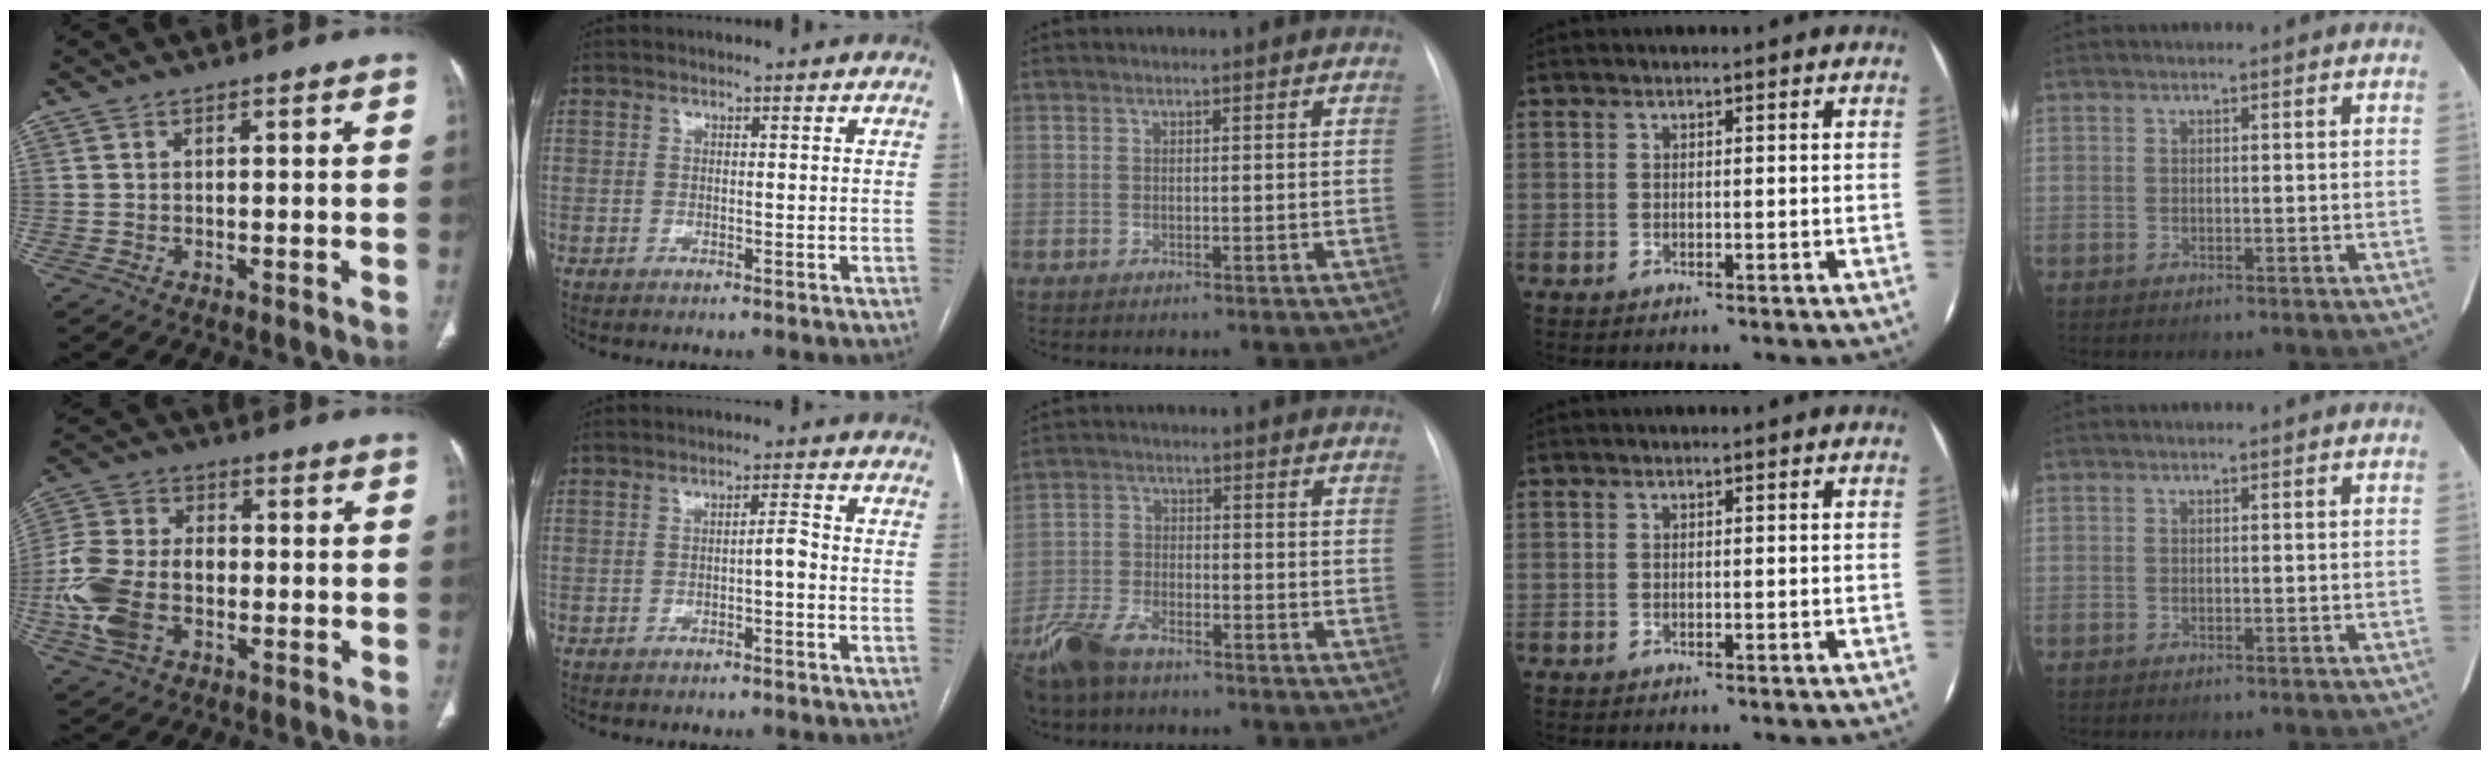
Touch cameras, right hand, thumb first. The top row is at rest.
{"thumb": {"total": 13.6, "force": [-3.1, 8.9, 9.8], "torque": [-0.216, 0.021, -0.062]}, "index": {"total": 2.1, "force": [-0.7, 0.3, 2.0], "torque": [-0.028, 0.004, -0.013]}, "middle": {"total": 8.0, "force": [-6.3, 3.0, 3.8], "torque": [-0.090, -0.016, -0.123]}}